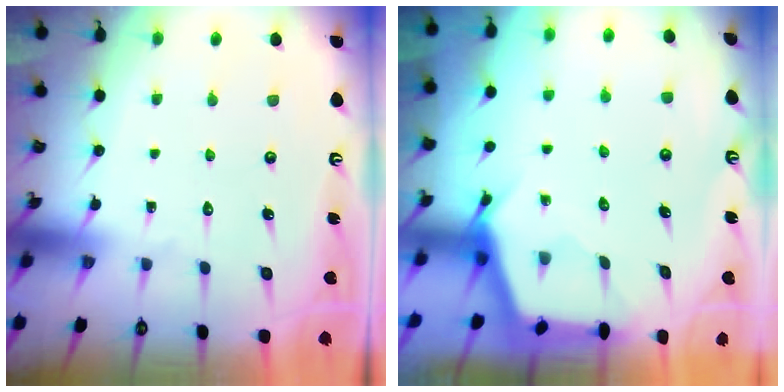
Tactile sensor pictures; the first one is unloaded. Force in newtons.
{"total": 2.6, "press": 2.6, "slide": 0.3}